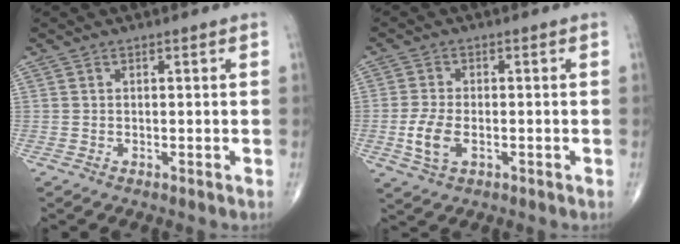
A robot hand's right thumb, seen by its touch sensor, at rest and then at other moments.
{"total": 5.7, "force": [-1.4, 3.2, 4.5], "torque": [-0.100, -0.001, -0.026]}